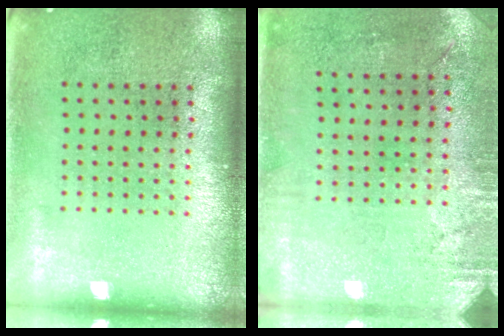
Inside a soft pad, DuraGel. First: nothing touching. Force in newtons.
{"total": 2.9, "press": 2.4, "slide": 1.7}